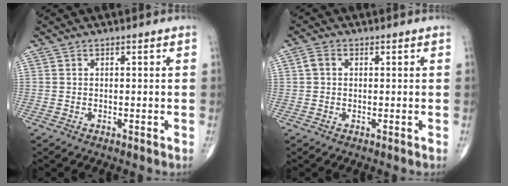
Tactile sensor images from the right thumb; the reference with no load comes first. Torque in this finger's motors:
{"motor_torque": [-0.36, 0.48, 0.04, -0.04, 0.03]}